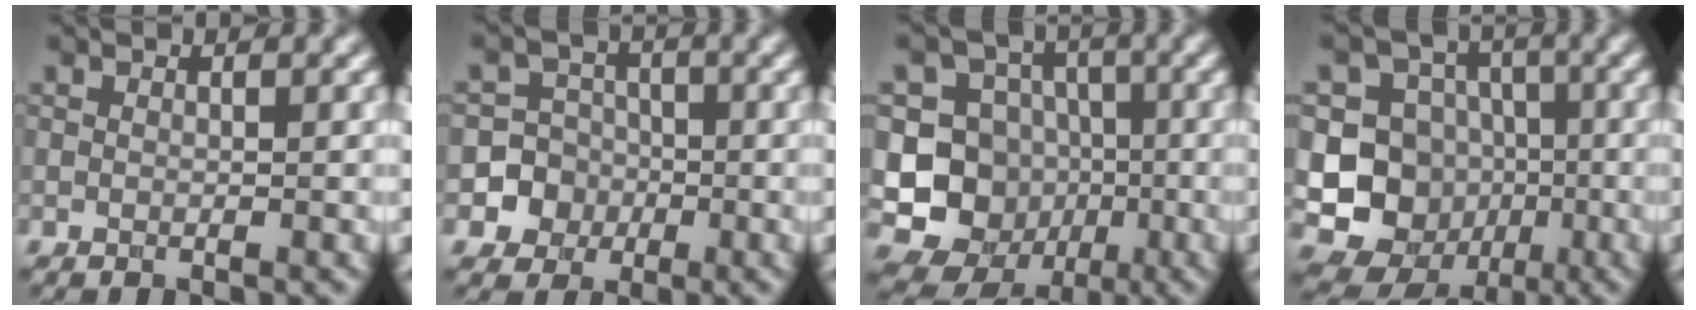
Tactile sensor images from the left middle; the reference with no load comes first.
{"total": 5.7, "force": [-2.2, 5.3, -0.2], "torque": [0.020, 0.008, -0.046]}
{"total": 10.0, "force": [-2.5, 9.4, 2.5], "torque": [-0.045, 0.009, -0.046]}
{"total": 11.3, "force": [-2.6, 10.7, 2.7], "torque": [-0.065, 0.005, -0.041]}